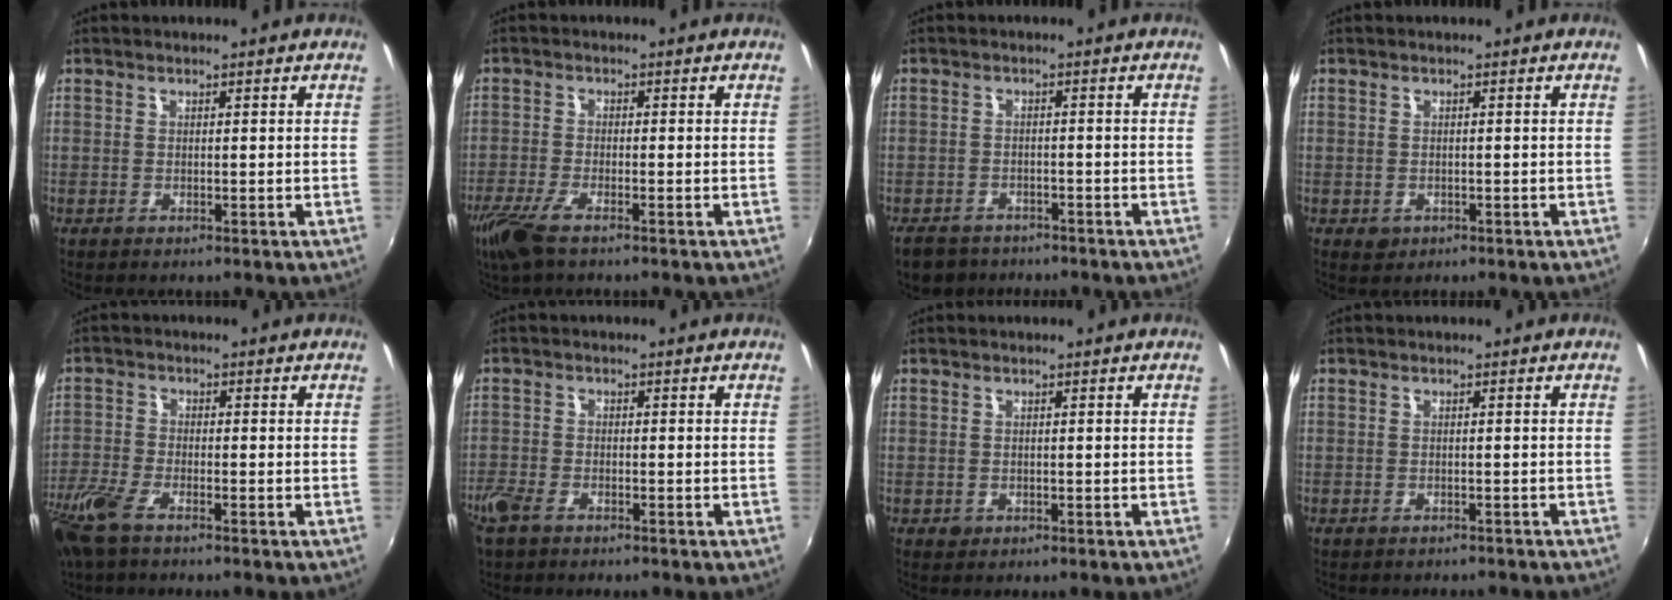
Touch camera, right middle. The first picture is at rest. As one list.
[{"total": 6.5, "force": [-4.4, 1.7, 4.5], "torque": [-0.115, -0.019, -0.089]}, {"total": 6.8, "force": [-5.3, 3.7, 2.0], "torque": [-0.059, -0.007, -0.084]}, {"total": 1.7, "force": [-0.6, 1.5, 0.6], "torque": [-0.011, -0.003, -0.006]}, {"total": 8.9, "force": [-6.1, 3.1, 5.7], "torque": [-0.147, -0.026, -0.127]}, {"total": 5.2, "force": [-3.7, 2.4, 2.7], "torque": [-0.073, -0.010, -0.076]}, {"total": 0.9, "force": [-0.4, 0.8, 0.2], "torque": [-0.002, -0.003, -0.004]}, {"total": 3.5, "force": [-3.2, 1.1, 1.0], "torque": [-0.023, -0.013, -0.041]}]